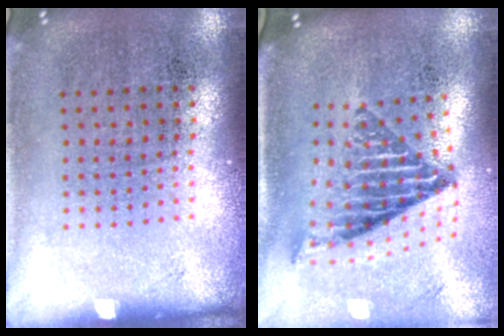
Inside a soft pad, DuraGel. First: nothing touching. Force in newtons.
{"total": 1.9, "press": 1.5, "slide": 1.2}